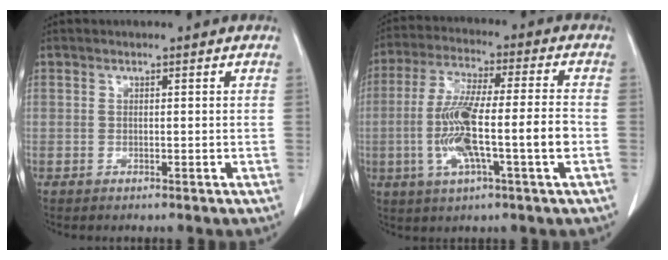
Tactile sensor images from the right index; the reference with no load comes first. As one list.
[{"total": 13.0, "force": [-2.7, 0.9, 12.7], "torque": [-0.245, 0.005, -0.048]}]